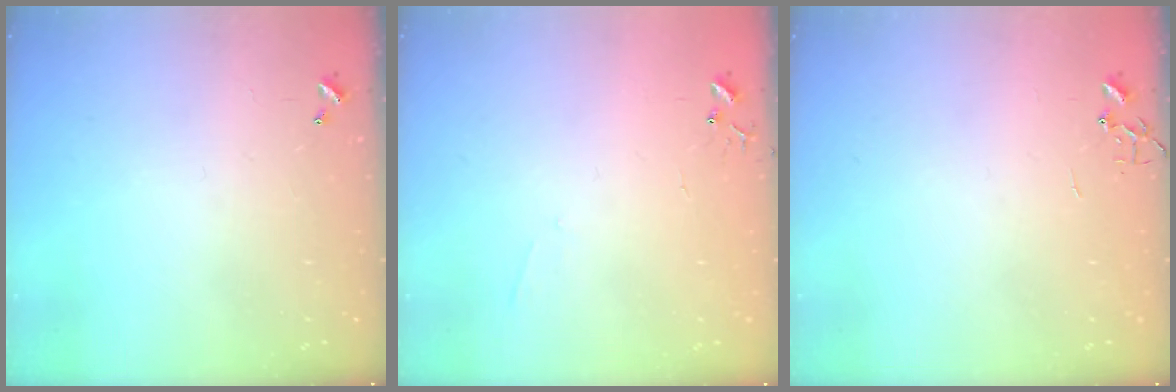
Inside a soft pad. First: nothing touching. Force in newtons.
{"total": 3.8, "press": 3.7, "slide": 0.6}
{"total": 0.0}